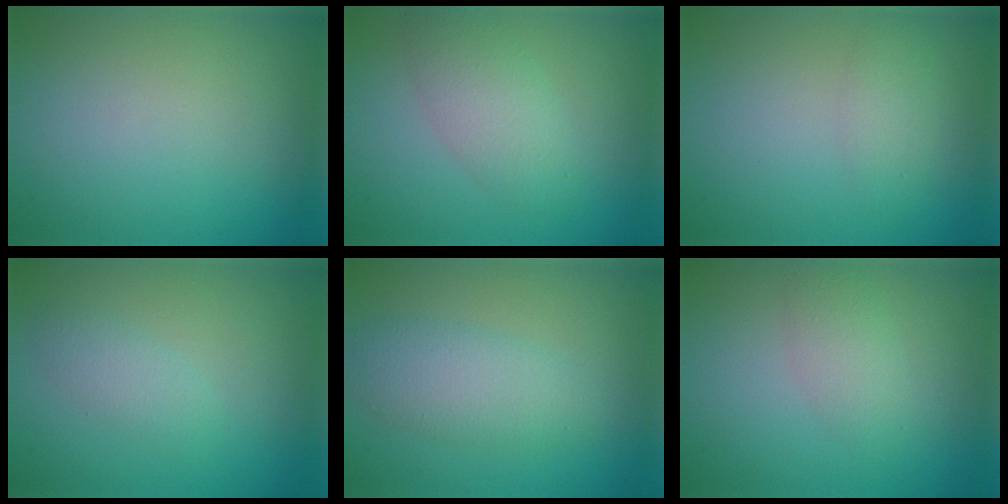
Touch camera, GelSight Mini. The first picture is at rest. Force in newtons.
{"total": 3.4, "press": 3.4, "slide": 0.0}
{"total": 1.7, "press": 1.7, "slide": 0.0}
{"total": 1.8, "press": 1.8, "slide": 0.1}
{"total": 3.9, "press": 3.9, "slide": 0.3}
{"total": 2.3, "press": 2.3, "slide": 0.1}